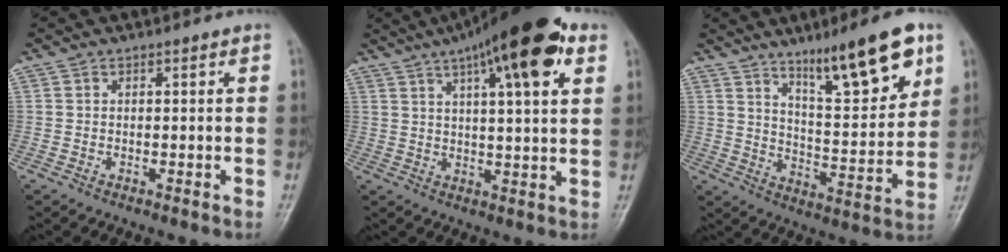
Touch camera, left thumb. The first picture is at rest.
{"total": 18.3, "force": [9.5, 4.7, 14.9], "torque": [-0.214, -0.006, 0.141]}
{"total": 16.1, "force": [9.8, 3.5, 12.3], "torque": [-0.165, -0.055, 0.164]}